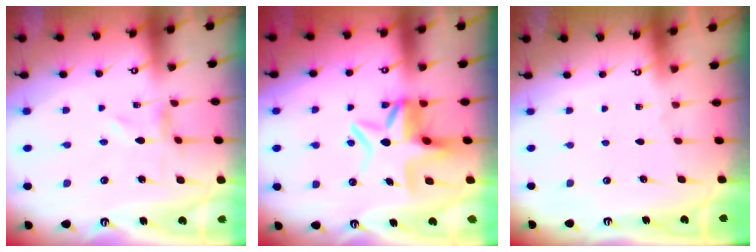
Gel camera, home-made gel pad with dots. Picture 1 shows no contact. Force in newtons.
{"total": 10.3, "press": 10.3, "slide": 1.0}
{"total": 0.0}